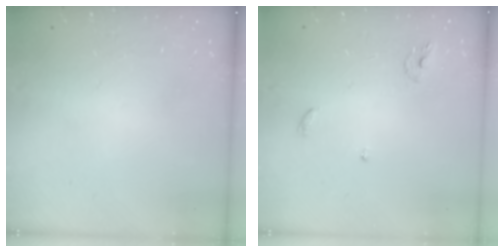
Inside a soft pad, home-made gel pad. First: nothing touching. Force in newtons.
{"total": 5.4, "press": 5.4, "slide": 0.2}